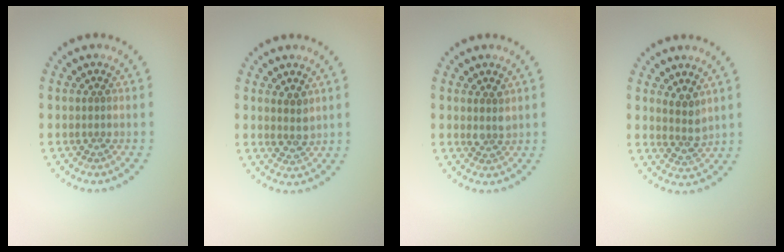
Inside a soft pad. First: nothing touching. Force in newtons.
{"total": 1.7, "press": 1.5, "slide": 0.8}
{"total": 1.4, "press": 1.2, "slide": 0.8}
{"total": 1.9, "press": 1.6, "slide": 1.1}